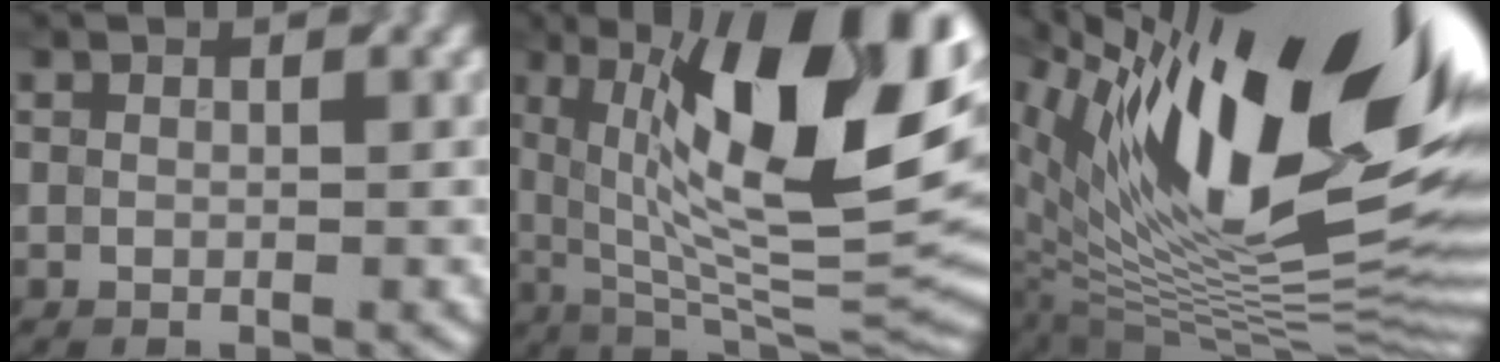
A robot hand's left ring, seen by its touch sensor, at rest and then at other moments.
{"total": 15.2, "force": [4.2, 4.6, 13.8], "torque": [-0.216, 0.004, 0.074]}
{"total": 19.2, "force": [7.5, 6.8, 16.3], "torque": [-0.235, 0.033, 0.137]}